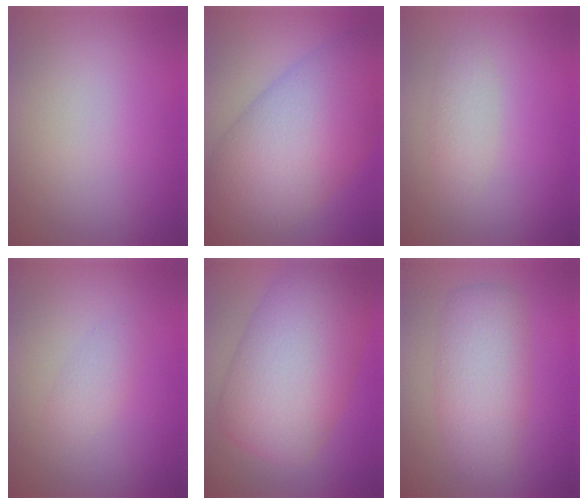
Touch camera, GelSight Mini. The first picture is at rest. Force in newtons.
{"total": 11.7, "press": 11.7, "slide": 0.2}
{"total": 1.6, "press": 1.6, "slide": 0.2}
{"total": 1.3, "press": 1.3, "slide": 0.1}
{"total": 11.5, "press": 11.5, "slide": 0.2}
{"total": 4.9, "press": 4.9, "slide": 0.1}